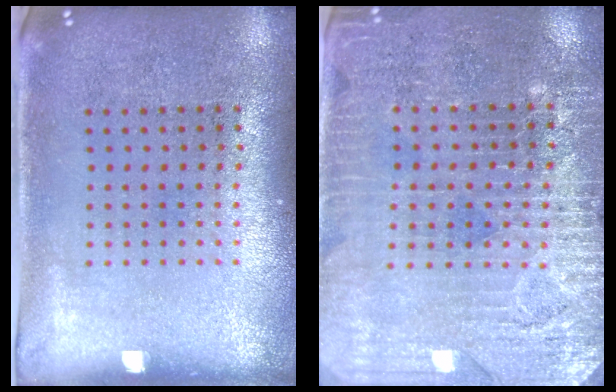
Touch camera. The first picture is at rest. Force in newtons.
{"total": 3.3, "press": 3.1, "slide": 1.2}